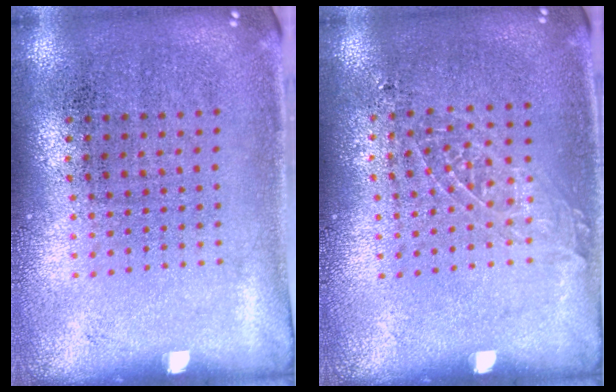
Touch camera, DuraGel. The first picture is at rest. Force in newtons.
{"total": 0.9, "press": 0.9, "slide": 0.2}